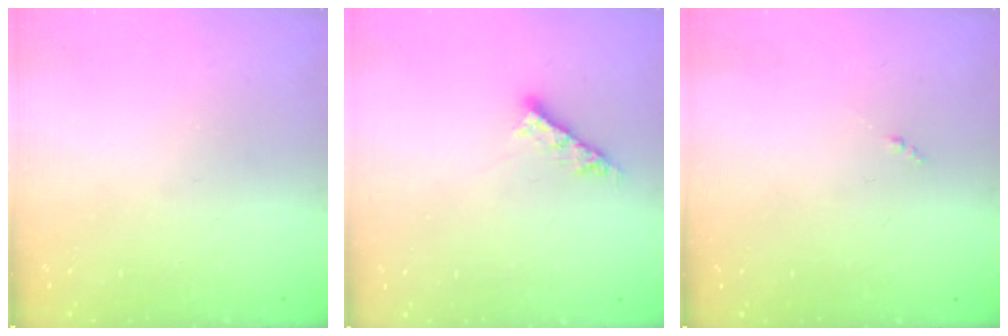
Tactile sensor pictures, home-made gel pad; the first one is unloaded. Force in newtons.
{"total": 5.0, "press": 5.0, "slide": 0.3}
{"total": 0.0}